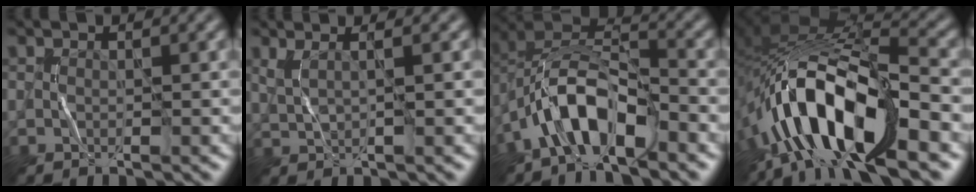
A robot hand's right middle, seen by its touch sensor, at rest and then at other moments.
{"total": 2.3, "force": [1.5, 0.8, 1.5], "torque": [-0.023, -0.004, 0.015]}
{"total": 7.2, "force": [-4.2, 2.8, 5.1], "torque": [-0.090, 0.013, -0.086]}
{"total": 11.6, "force": [-6.0, 4.3, 8.9], "torque": [-0.162, 0.015, -0.115]}